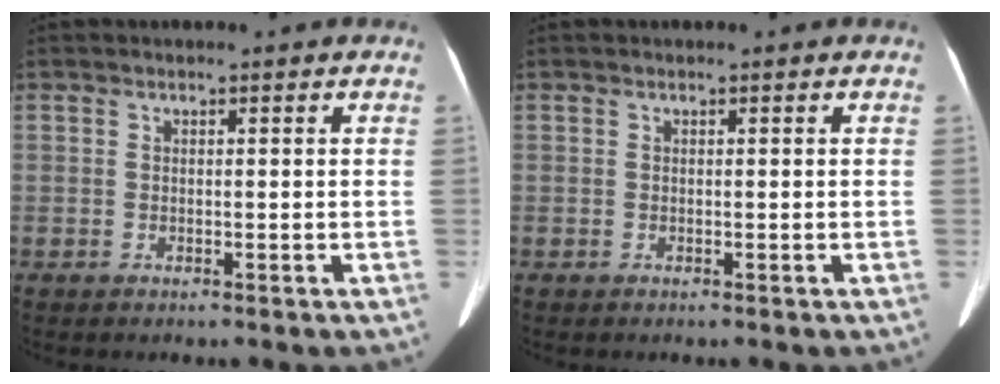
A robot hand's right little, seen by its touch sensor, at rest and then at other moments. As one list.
[{"total": 0.0}]